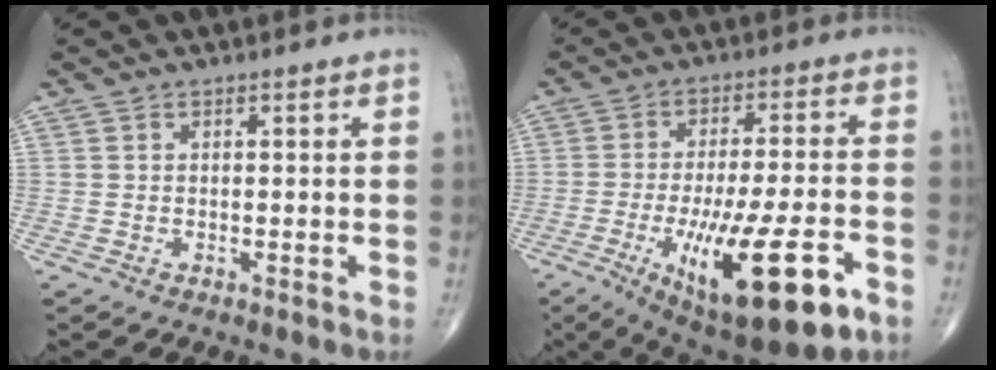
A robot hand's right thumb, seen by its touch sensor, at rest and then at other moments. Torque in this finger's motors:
{"motor_torque": [2.36, 1.71, 0.47, -0.35, 0.56]}